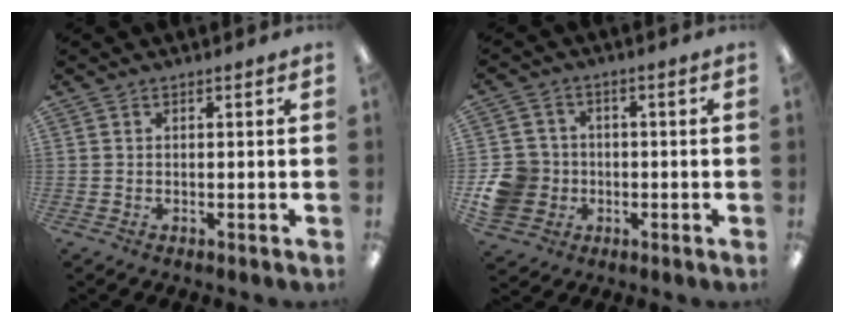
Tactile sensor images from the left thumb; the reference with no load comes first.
{"total": 9.6, "force": [-2.0, 8.9, 2.9], "torque": [-0.075, 0.021, -0.030]}